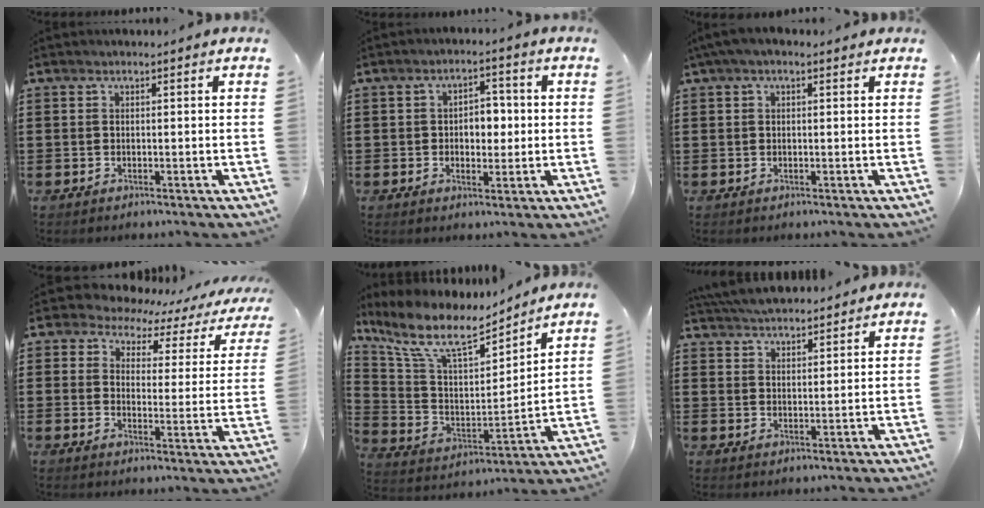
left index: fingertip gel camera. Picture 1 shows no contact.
{"total": 4.6, "force": [-0.2, 3.1, 3.5], "torque": [-0.060, 0.005, -0.013]}
{"total": 1.7, "force": [0.5, 0.7, 1.5], "torque": [-0.028, 0.006, 0.009]}
{"total": 4.7, "force": [3.9, 2.4, 1.2], "torque": [-0.042, -0.022, 0.062]}
{"total": 10.9, "force": [8.3, 3.5, 6.1], "torque": [-0.153, -0.043, 0.142]}
{"total": 4.8, "force": [4.7, 0.4, 0.8], "torque": [-0.029, -0.012, 0.089]}